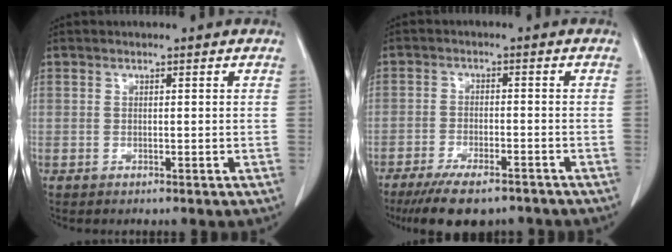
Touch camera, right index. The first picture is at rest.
{"total": 10.1, "force": [-8.0, 2.8, 5.6], "torque": [-0.087, -0.015, -0.121]}